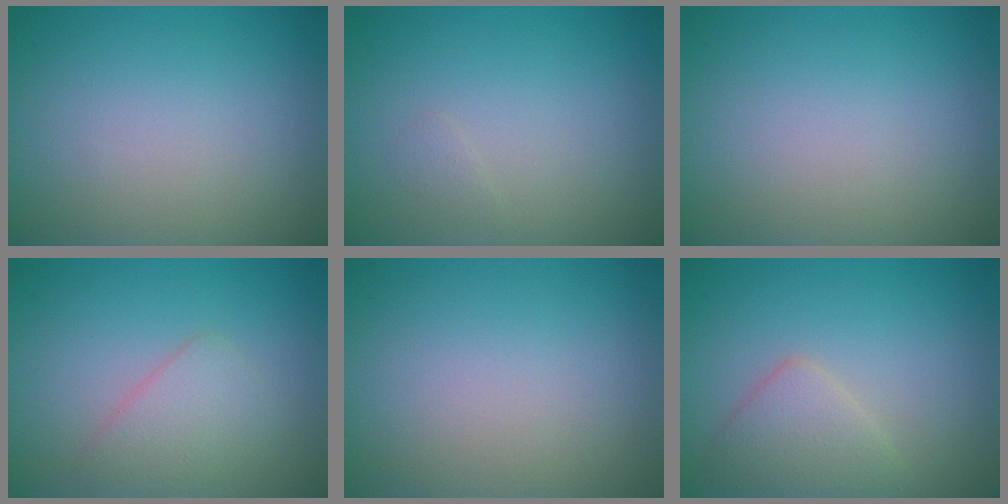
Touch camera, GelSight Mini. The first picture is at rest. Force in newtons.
{"total": 0.5, "press": 0.5, "slide": 0.0}
{"total": 0.0}
{"total": 2.4, "press": 2.4, "slide": 0.2}
{"total": 0.0}
{"total": 2.8, "press": 2.8, "slide": 0.1}